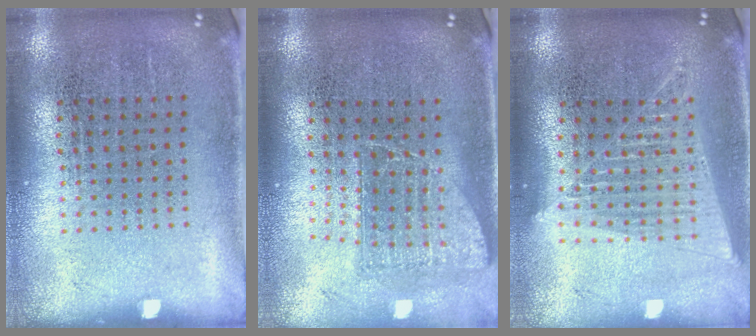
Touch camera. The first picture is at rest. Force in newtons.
{"total": 1.4, "press": 1.1, "slide": 0.9}
{"total": 1.6, "press": 1.5, "slide": 0.6}